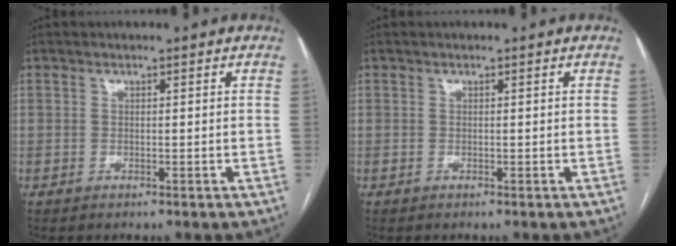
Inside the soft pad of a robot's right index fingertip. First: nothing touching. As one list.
[{"total": 0.0}]